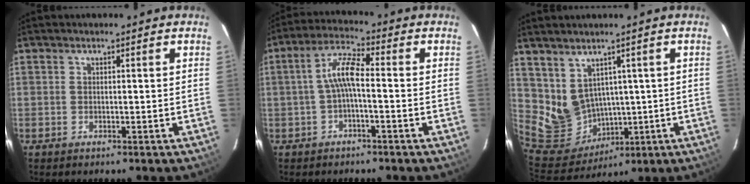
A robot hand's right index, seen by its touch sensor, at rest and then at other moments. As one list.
[{"total": 5.9, "force": [-1.1, 1.3, 5.6], "torque": [-0.122, 0.018, -0.023]}, {"total": 9.8, "force": [2.8, 8.4, 4.3], "torque": [-0.108, -0.005, 0.089]}]